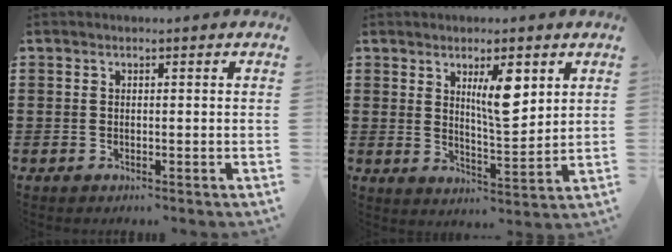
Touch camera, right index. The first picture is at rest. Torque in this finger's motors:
{"motor_torque": [0.26, 0.11, 0.24, 0.09]}